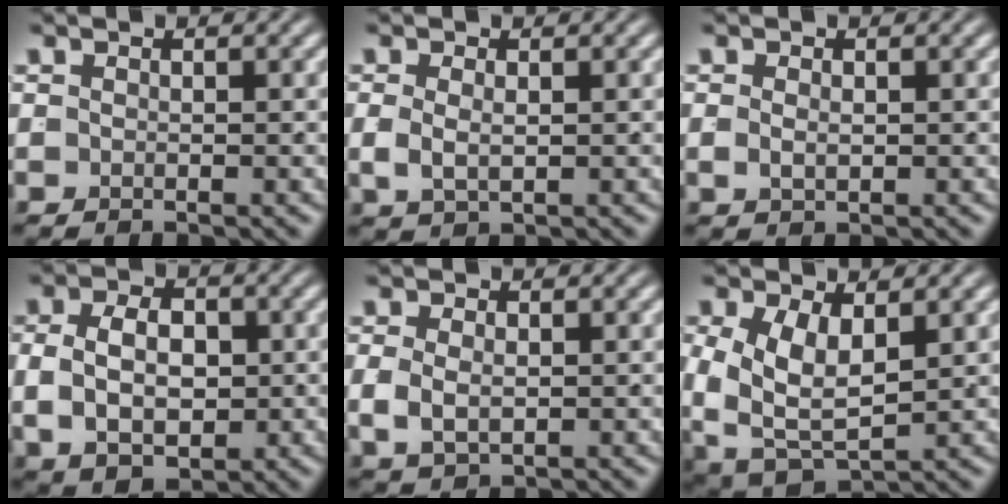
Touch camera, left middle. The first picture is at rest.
{"total": 1.7, "force": [0.2, 1.0, 1.4], "torque": [-0.033, -0.005, 0.013]}
{"total": 0.7, "force": [0.1, 0.3, 0.7], "torque": [-0.012, -0.002, 0.008]}
{"total": 7.4, "force": [-0.4, 5.2, 5.3], "torque": [-0.081, -0.005, 0.000]}
{"total": 2.4, "force": [-0.1, 1.6, 1.7], "torque": [-0.041, -0.007, 0.010]}
{"total": 7.7, "force": [-1.3, 6.1, 4.5], "torque": [-0.110, -0.046, 0.000]}